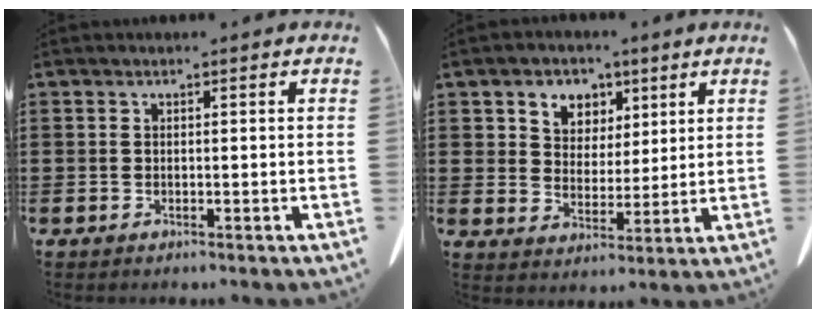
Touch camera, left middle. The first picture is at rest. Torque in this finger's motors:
{"motor_torque": [0.58, 0.61, 0.12, 0.04]}